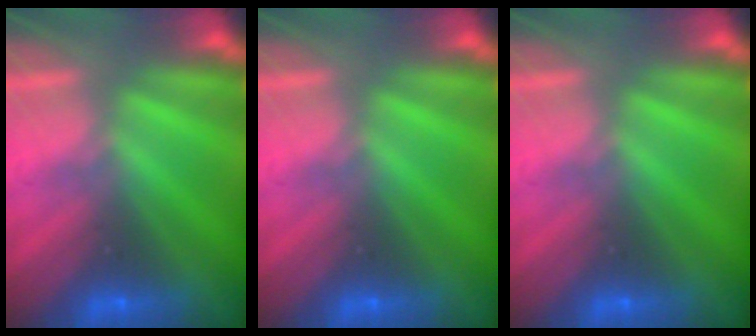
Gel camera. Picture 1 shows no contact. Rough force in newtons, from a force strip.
{"total": 0.0}
{"total": 0.0}